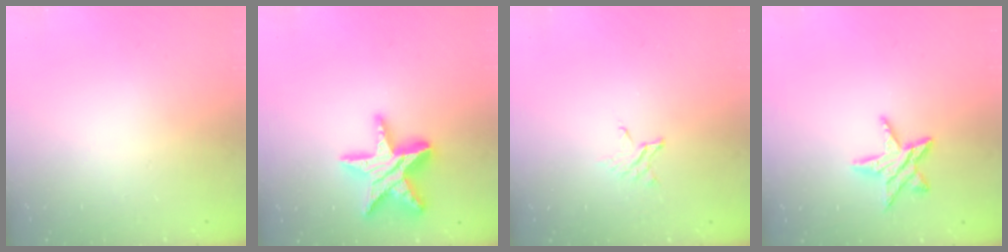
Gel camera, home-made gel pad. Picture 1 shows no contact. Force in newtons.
{"total": 19.2, "press": 19.1, "slide": 1.6}
{"total": 2.4, "press": 2.4, "slide": 0.2}
{"total": 10.1, "press": 10.1, "slide": 0.5}